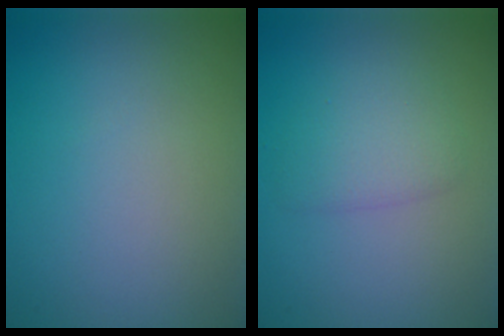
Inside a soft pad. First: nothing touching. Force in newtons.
{"total": 2.4, "press": 2.4, "slide": 0.1}